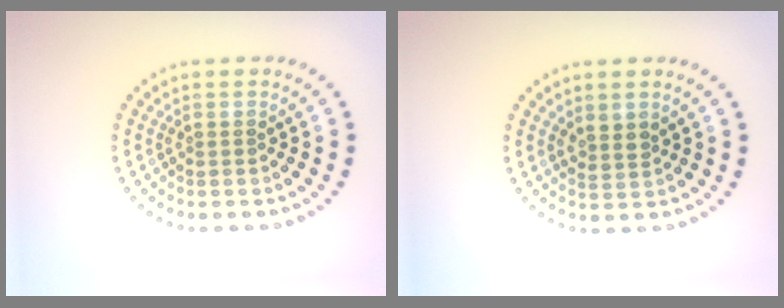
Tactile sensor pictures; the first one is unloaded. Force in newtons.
{"total": 1.5, "press": 1.3, "slide": 0.8}